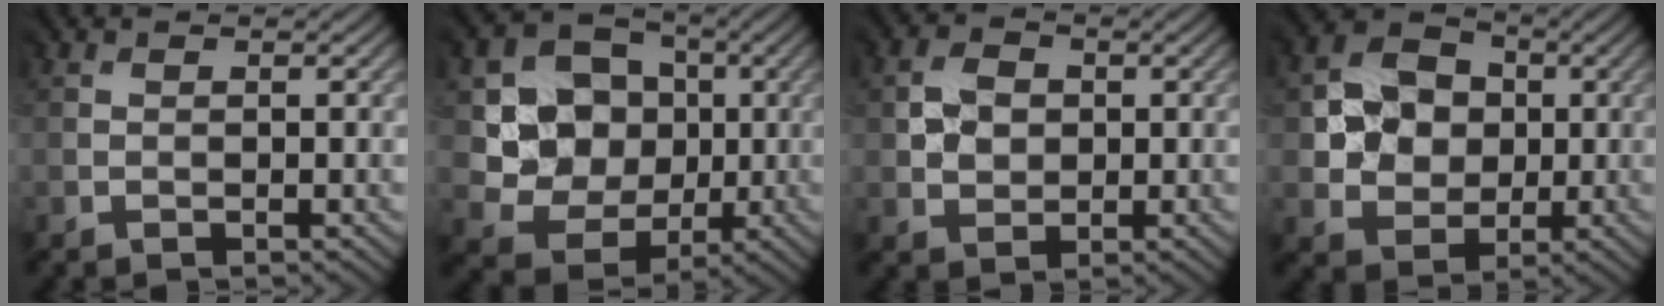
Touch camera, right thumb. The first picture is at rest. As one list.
[{"total": 8.4, "force": [1.2, 7.8, 2.9], "torque": [-0.069, -0.007, 0.018]}, {"total": 3.3, "force": [0.8, 3.1, 1.0], "torque": [-0.022, 0.004, 0.011]}, {"total": 7.1, "force": [1.3, 6.5, 2.7], "torque": [-0.063, 0.007, 0.013]}]